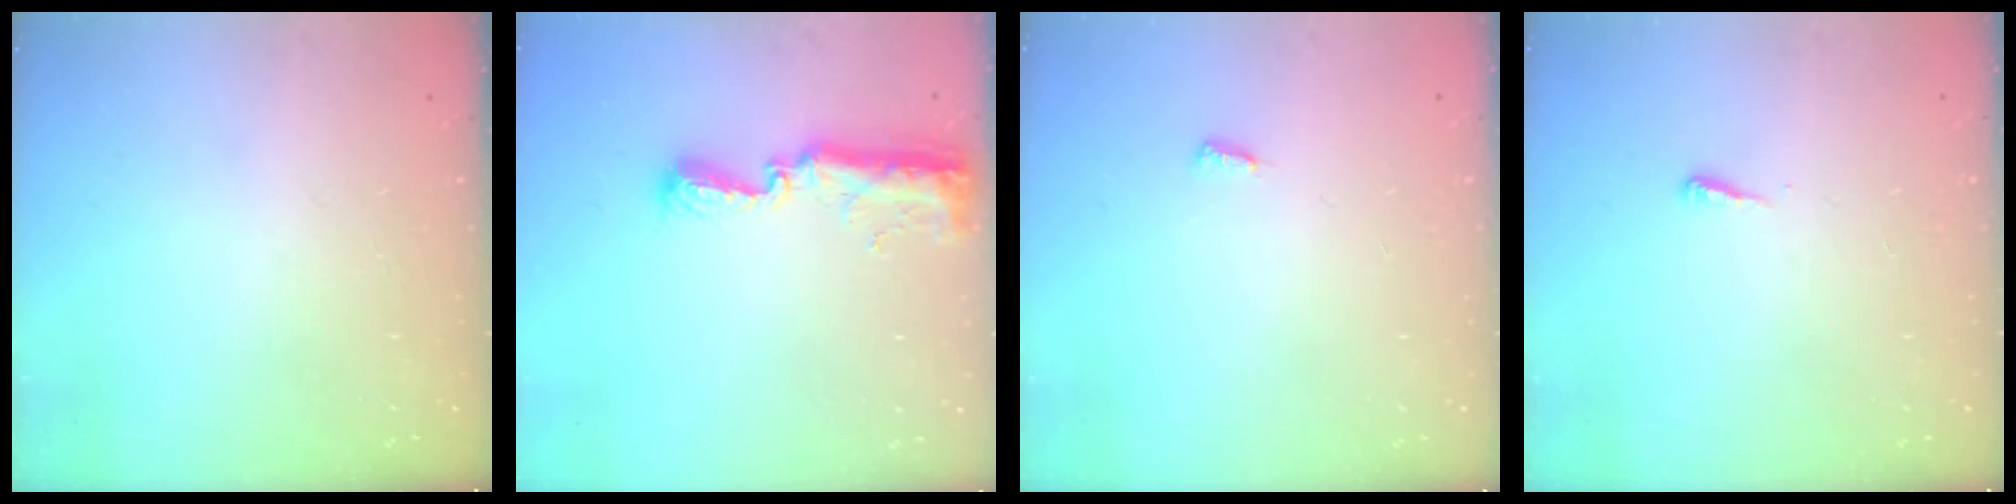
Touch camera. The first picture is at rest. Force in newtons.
{"total": 11.8, "press": 10.2, "slide": 5.9}
{"total": 4.5, "press": 4.5, "slide": 0.4}
{"total": 4.6, "press": 4.6, "slide": 0.5}